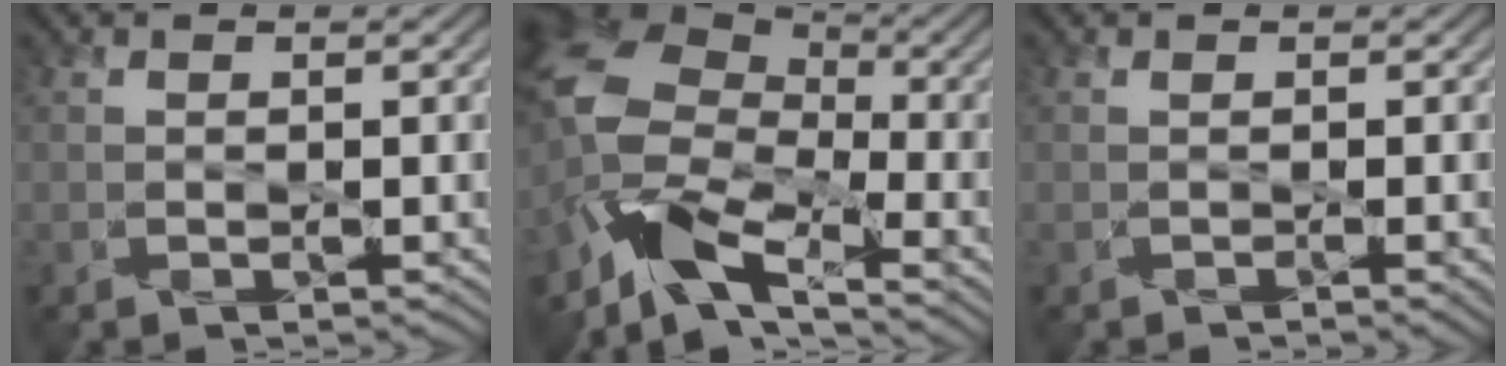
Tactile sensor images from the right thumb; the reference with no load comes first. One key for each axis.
{"total": 11.5, "fx": -7.1, "fy": 5.5, "fz": 7.2, "tx": -0.154, "ty": -0.002, "tz": -0.159}
{"total": 0.6, "fx": -0.1, "fy": 0.1, "fz": 0.6, "tx": -0.006, "ty": 0.000, "tz": -0.001}